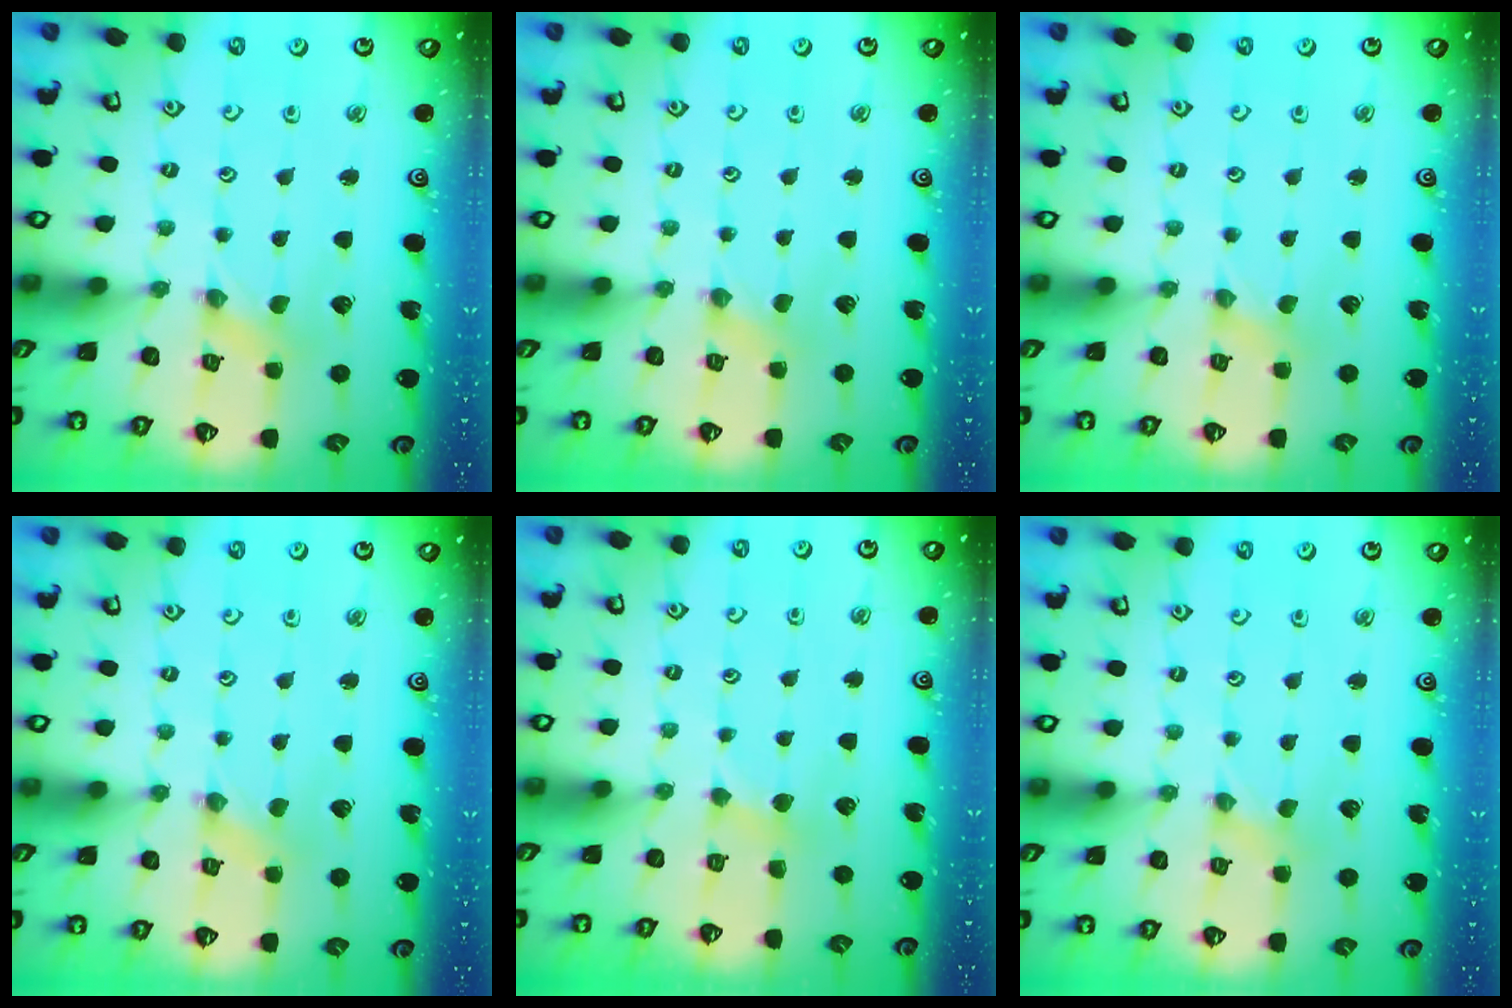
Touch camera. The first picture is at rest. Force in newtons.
{"total": 0.7, "press": 0.7, "slide": 0.2}
{"total": 0.0}
{"total": 0.0}
{"total": 2.4, "press": 2.4, "slide": 0.3}
{"total": 0.7, "press": 0.7, "slide": 0.1}